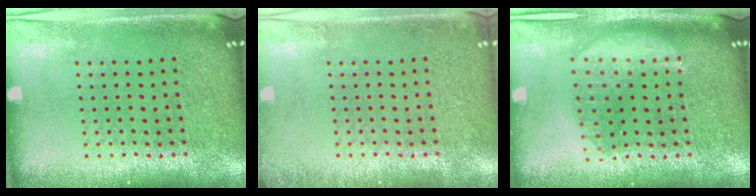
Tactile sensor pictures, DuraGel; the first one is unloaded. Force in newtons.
{"total": 1.1, "press": 1.1, "slide": 0.1}
{"total": 2.8, "press": 2.7, "slide": 0.4}